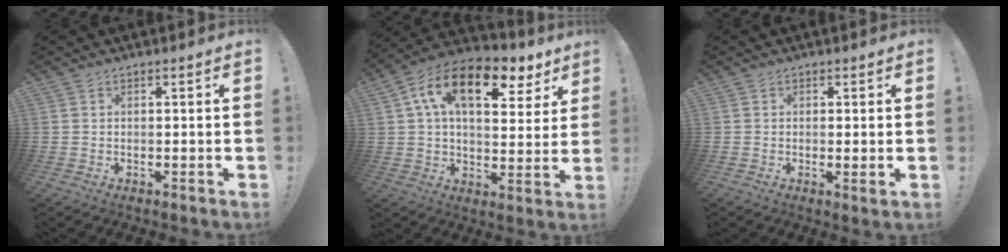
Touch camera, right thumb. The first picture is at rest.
{"total": 17.1, "force": [7.5, 8.6, 12.8], "torque": [-0.206, -0.025, 0.125]}
{"total": 1.9, "force": [0.6, 0.2, 1.8], "torque": [-0.021, -0.004, 0.008]}